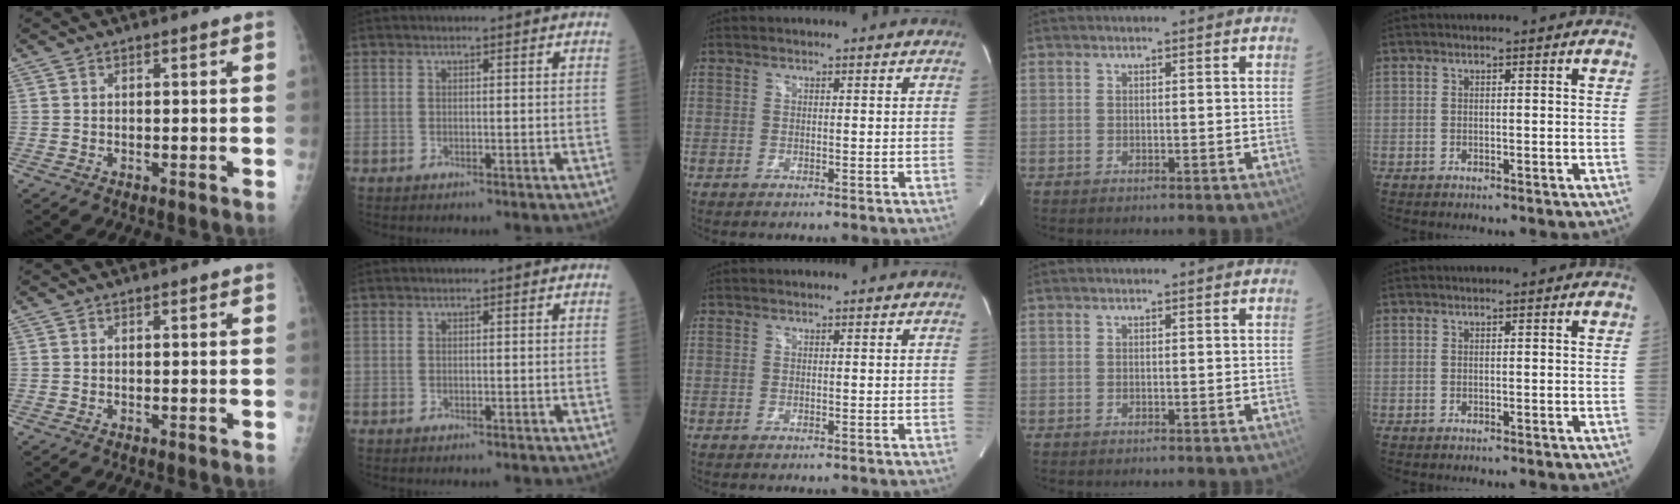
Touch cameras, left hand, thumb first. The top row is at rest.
{}